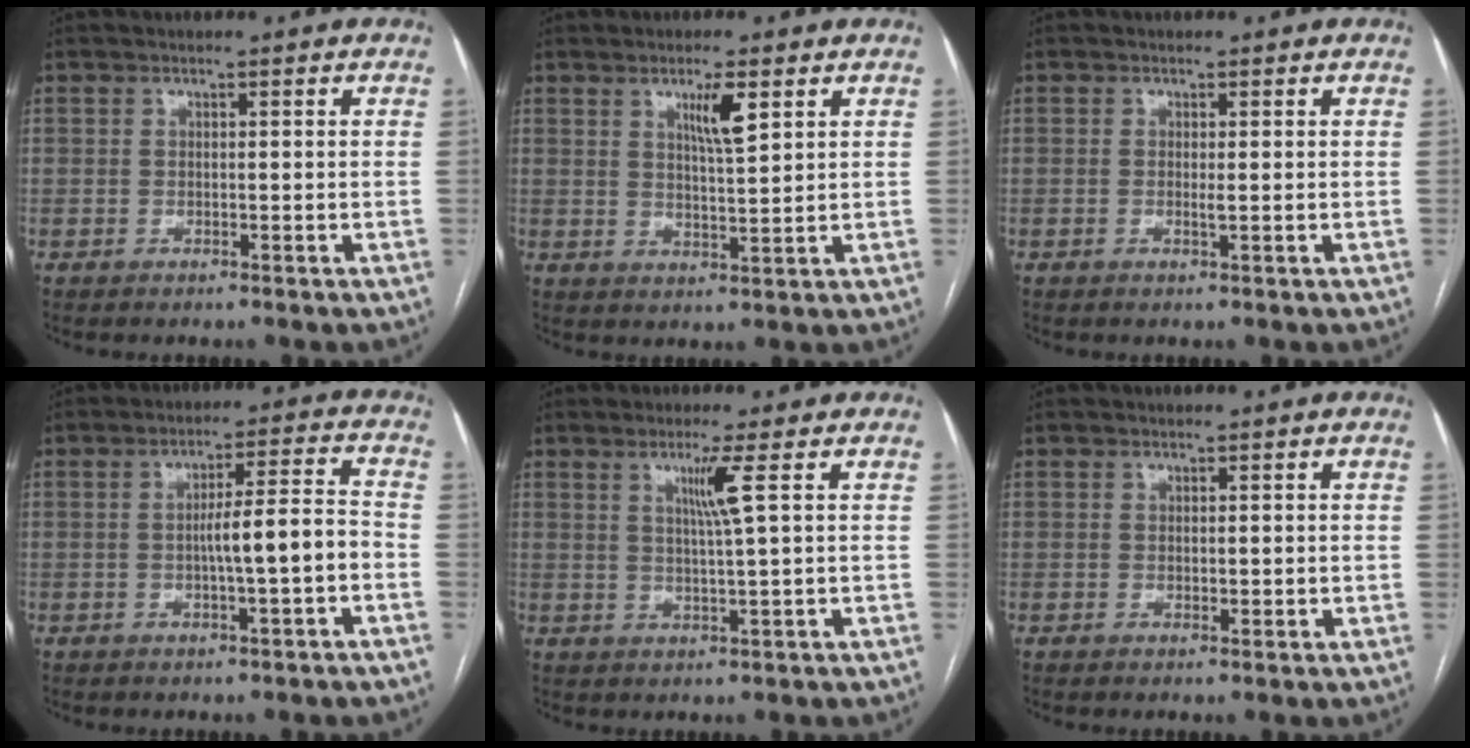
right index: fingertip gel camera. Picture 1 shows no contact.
{"total": 4.9, "force": [2.5, 0.4, 4.3], "torque": [-0.074, -0.005, 0.042]}
{"total": 0.8, "force": [0.0, 0.0, 0.8], "torque": [-0.016, -0.002, 0.001]}
{"total": 7.3, "force": [-1.6, 0.2, 7.1], "torque": [-0.113, 0.017, -0.025]}
{"total": 4.2, "force": [1.5, -1.2, 3.7], "torque": [-0.073, -0.006, 0.031]}
{"total": 1.0, "force": [0.2, 0.6, 0.7], "torque": [-0.008, -0.002, 0.004]}